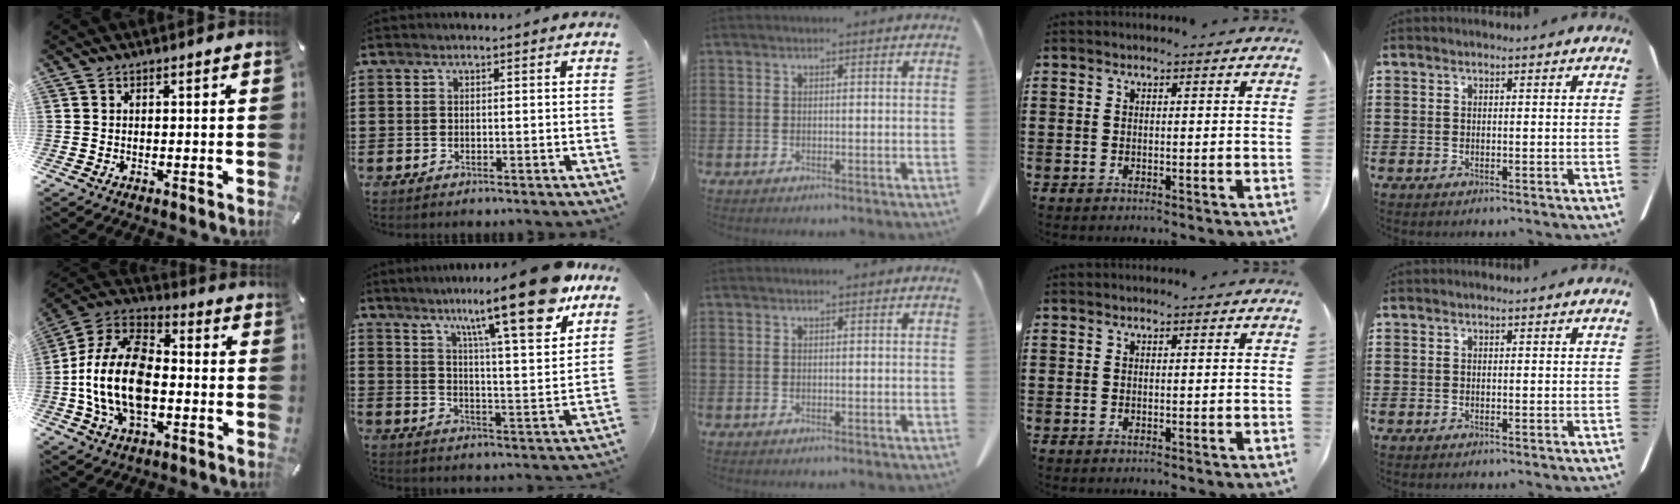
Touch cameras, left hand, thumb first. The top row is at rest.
{"thumb": {"total": 17.5, "force": [-4.0, 11.0, 13.1], "torque": [-0.290, 0.016, -0.077]}, "index": {"total": 15.9, "force": [10.9, 1.9, 11.5], "torque": [-0.190, -0.053, 0.168]}}